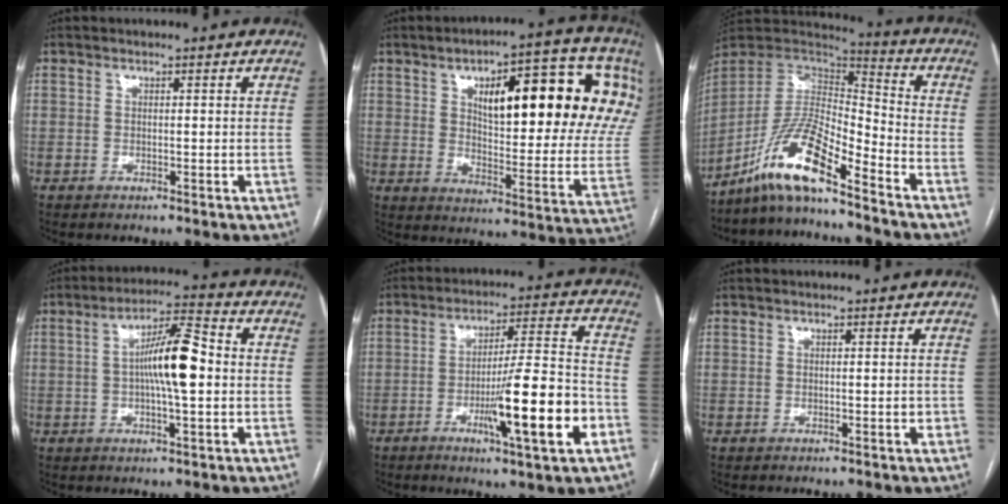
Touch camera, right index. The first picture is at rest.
{"total": 25.6, "force": [9.0, 7.2, 22.8], "torque": [-0.265, 0.036, 0.133]}
{"total": 13.2, "force": [-9.4, 0.6, 9.3], "torque": [-0.179, 0.013, -0.176]}
{"total": 9.8, "force": [0.1, 1.4, 9.6], "torque": [-0.171, 0.019, -0.004]}
{"total": 15.0, "force": [-5.5, 0.5, 14.0], "torque": [-0.223, -0.006, -0.084]}
{"total": 0.8, "force": [-0.2, 0.3, 0.7], "torque": [-0.011, 0.001, -0.001]}